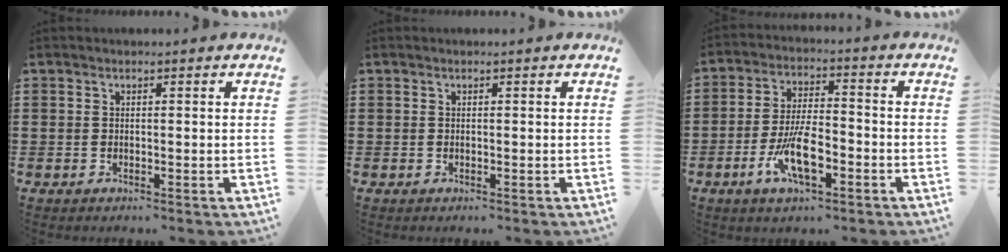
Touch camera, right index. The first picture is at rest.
{"total": 0.0}
{"total": 8.5, "force": [-3.3, 3.2, 7.1], "torque": [-0.146, -0.005, -0.062]}